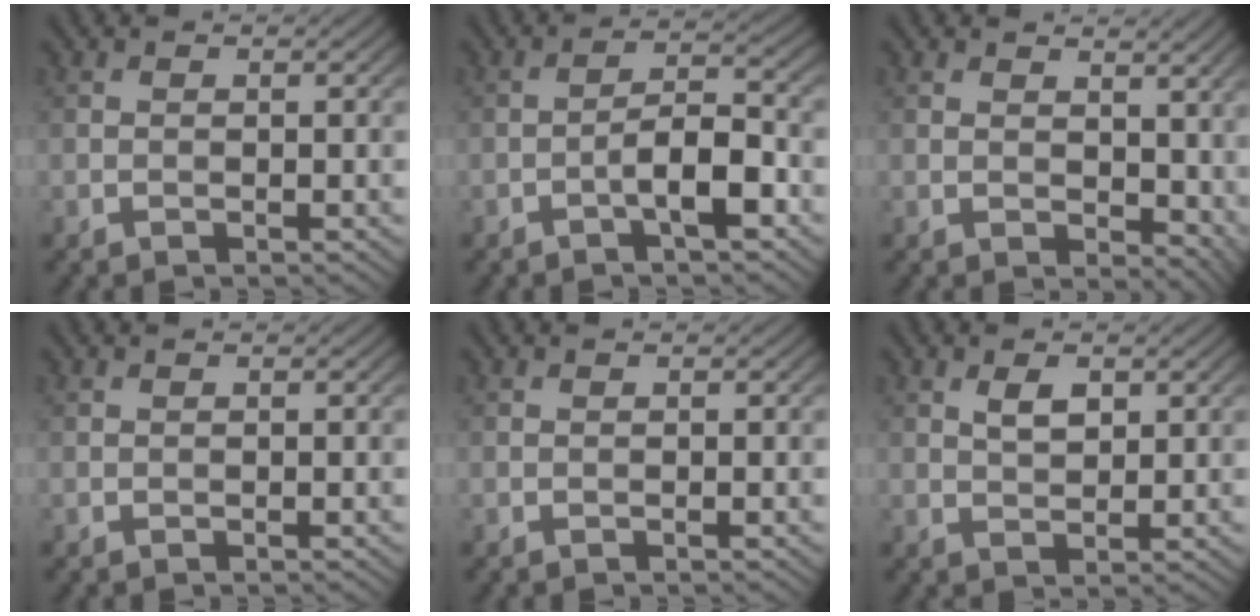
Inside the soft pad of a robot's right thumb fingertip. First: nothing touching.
{"total": 4.9, "force": [-2.3, 1.3, 4.2], "torque": [-0.069, 0.017, -0.048]}
{"total": 5.9, "force": [2.3, 3.7, 4.1], "torque": [-0.060, -0.007, 0.050]}
{"total": 0.0}
{"total": 0.0}
{"total": 2.5, "force": [1.1, 1.3, 1.8], "torque": [-0.037, -0.002, 0.023]}